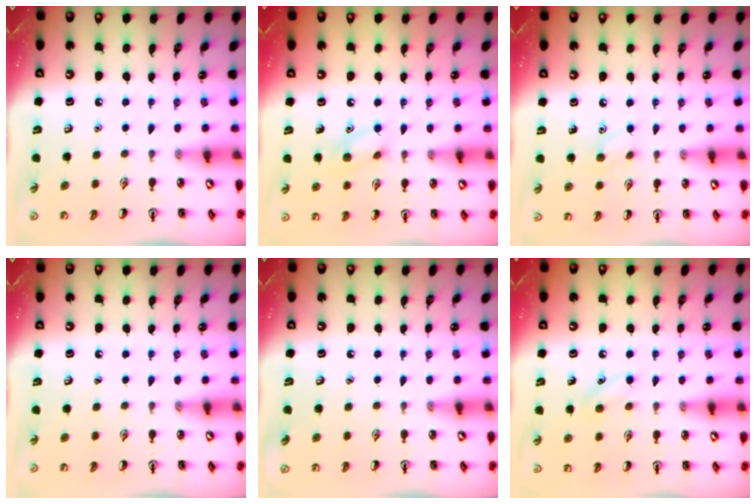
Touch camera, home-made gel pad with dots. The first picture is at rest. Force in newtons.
{"total": 7.8, "press": 7.7, "slide": 1.4}
{"total": 5.5, "press": 5.2, "slide": 1.8}
{"total": 0.0}
{"total": 0.0}
{"total": 5.8, "press": 5.6, "slide": 1.6}